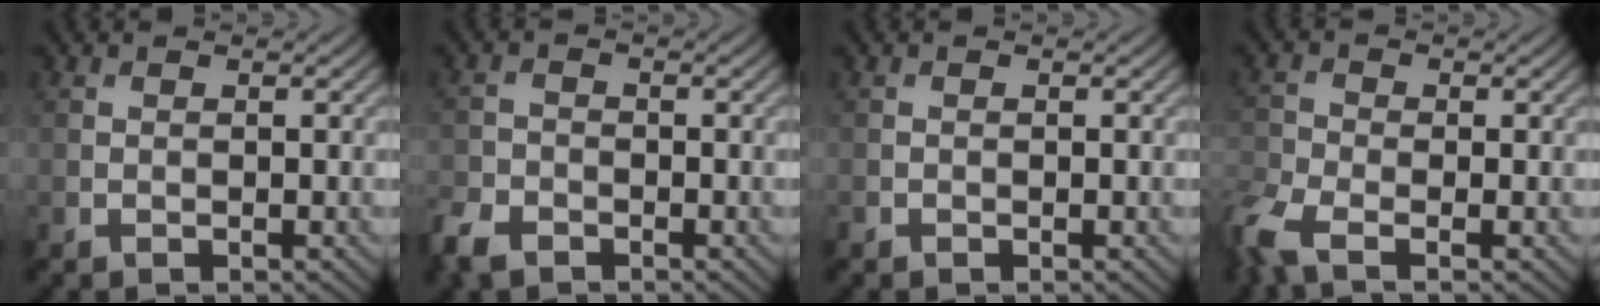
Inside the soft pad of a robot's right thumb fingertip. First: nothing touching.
{"total": 4.0, "force": [-3.1, 2.1, 1.6], "torque": [-0.041, -0.010, -0.071]}
{"total": 0.0}
{"total": 5.0, "force": [-3.3, 1.9, 3.3], "torque": [-0.084, -0.014, -0.084]}